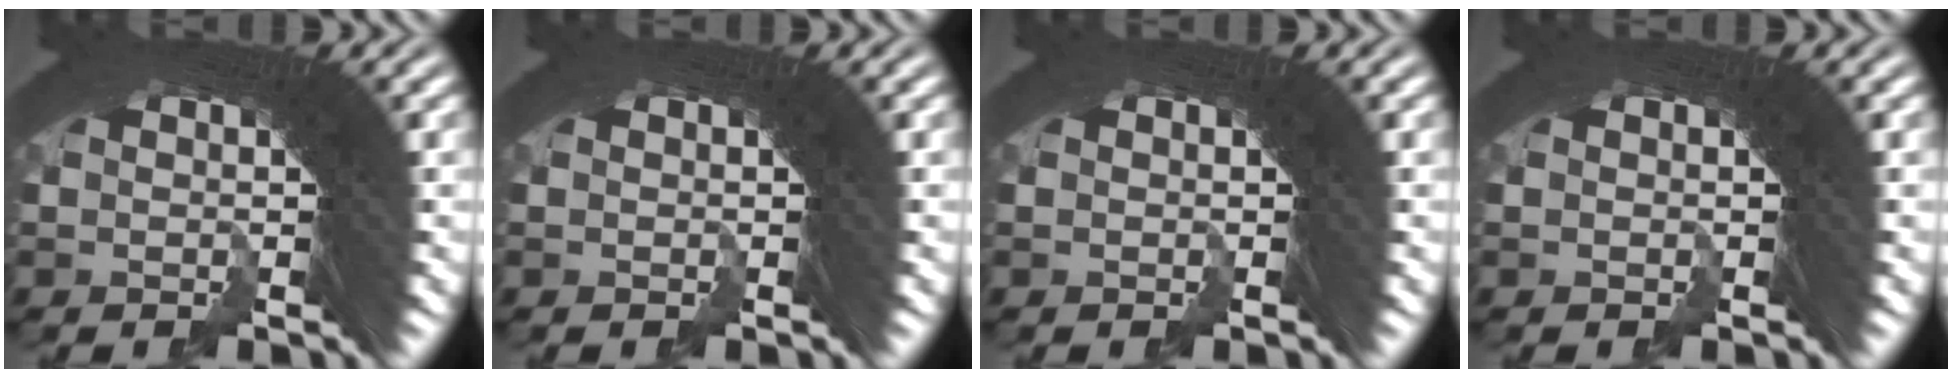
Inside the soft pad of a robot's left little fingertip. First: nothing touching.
{"total": 0.0}
{"total": 0.0}
{"total": 0.0}